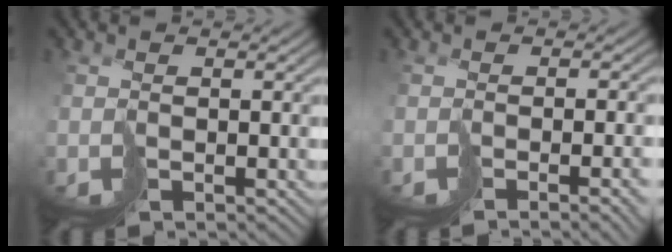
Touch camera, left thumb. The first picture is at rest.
{"total": 4.2, "force": [-2.6, 0.9, 3.2], "torque": [-0.037, -0.011, -0.030]}